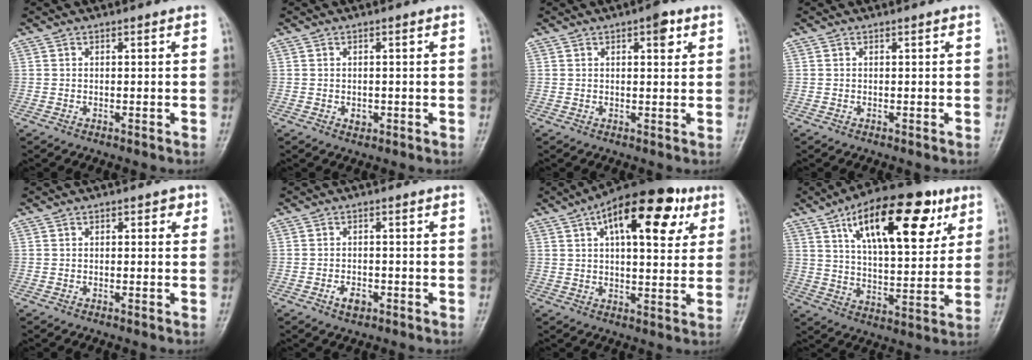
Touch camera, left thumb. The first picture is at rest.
{"total": 1.6, "force": [-0.4, 1.3, 0.9], "torque": [-0.005, 0.002, -0.003]}
{"total": 3.5, "force": [1.7, 1.5, 2.7], "torque": [-0.025, -0.002, 0.018]}
{"total": 0.0}
{"total": 2.5, "force": [0.9, 1.4, 1.8], "torque": [-0.008, 0.002, 0.006]}
{"total": 3.1, "force": [-1.4, 1.9, 2.0], "torque": [-0.028, 0.006, -0.023]}
{"total": 18.8, "force": [8.0, 8.4, 14.8], "torque": [-0.187, 0.000, 0.114]}
{"total": 22.1, "force": [10.2, 9.5, 17.1], "torque": [-0.230, -0.021, 0.166]}